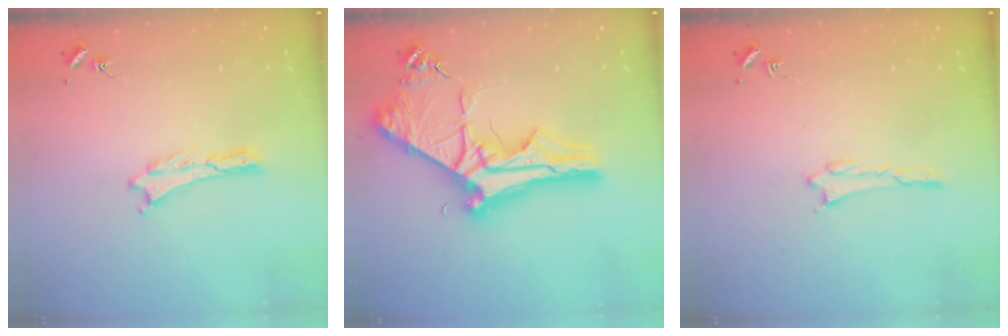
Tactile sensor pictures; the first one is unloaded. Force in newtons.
{"total": 10.7, "press": 10.6, "slide": 1.2}
{"total": 1.4, "press": 1.4, "slide": 0.2}